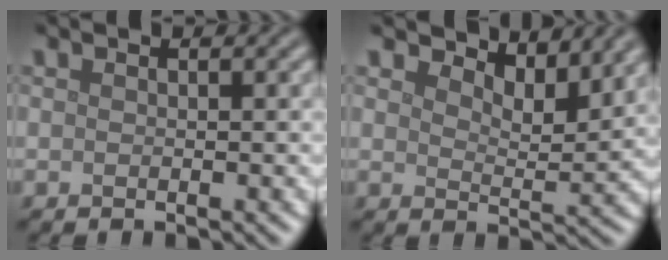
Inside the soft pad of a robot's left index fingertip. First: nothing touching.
{"total": 4.5, "force": [4.1, 1.1, 1.7], "torque": [-0.034, -0.001, 0.061]}